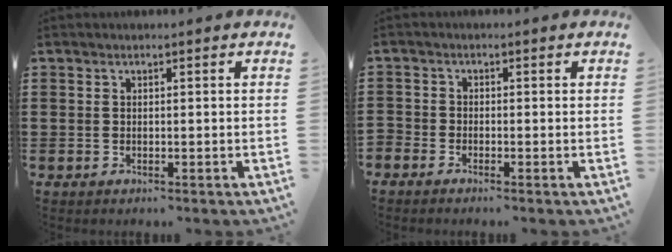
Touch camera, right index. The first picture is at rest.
{"total": 1.4, "force": [-1.4, 0.4, 0.0], "torque": [-0.005, 0.001, -0.029]}